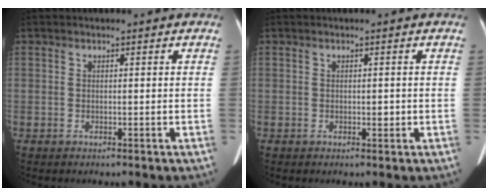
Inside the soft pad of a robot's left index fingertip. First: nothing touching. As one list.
[{"total": 0.7, "force": [-0.5, 0.3, 0.5], "torque": [-0.009, 0.001, -0.002]}]